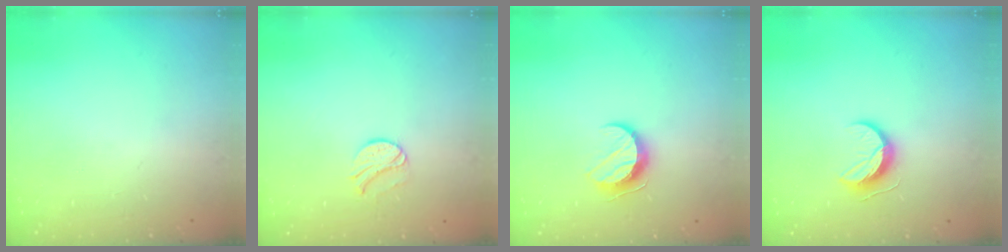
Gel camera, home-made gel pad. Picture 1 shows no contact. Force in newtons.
{"total": 7.7, "press": 7.7, "slide": 0.7}
{"total": 8.6, "press": 8.6, "slide": 0.7}
{"total": 9.4, "press": 9.4, "slide": 0.6}